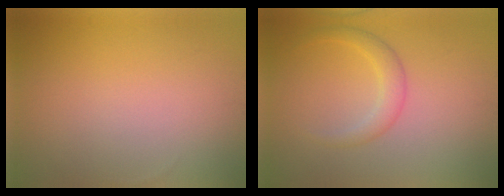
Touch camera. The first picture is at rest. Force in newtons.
{"total": 2.1, "press": 2.1, "slide": 0.1}